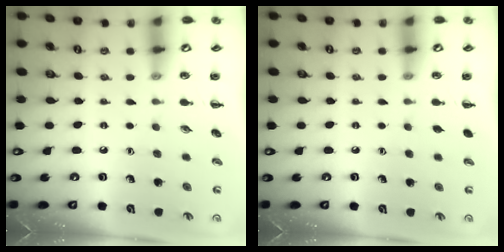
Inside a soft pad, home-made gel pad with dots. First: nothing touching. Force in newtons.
{"total": 0.0}